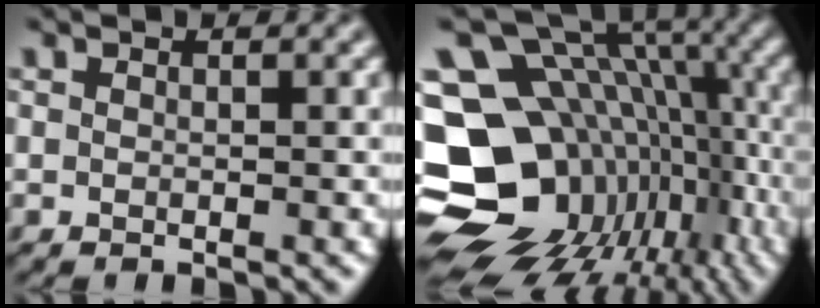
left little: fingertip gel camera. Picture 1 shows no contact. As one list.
[{"total": 18.7, "force": [-4.7, 14.4, 11.0], "torque": [-0.199, -0.008, -0.044]}]